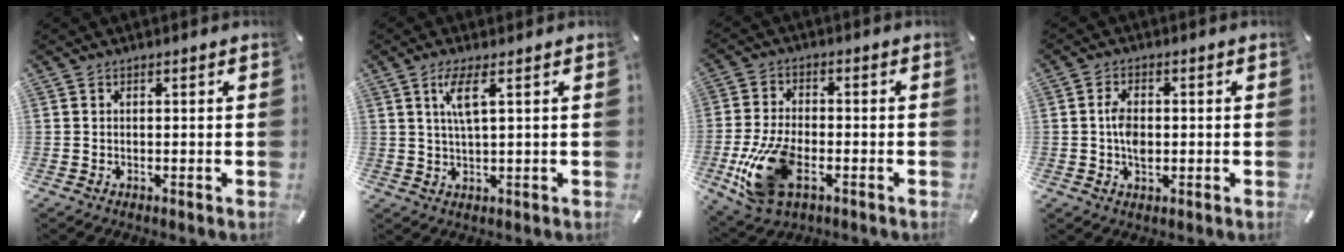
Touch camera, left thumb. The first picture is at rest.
{"total": 5.4, "force": [2.0, 0.9, 4.9], "torque": [-0.103, 0.001, 0.032]}
{"total": 14.7, "force": [-4.6, 8.4, 11.2], "torque": [-0.246, -0.001, -0.080]}
{"total": 4.9, "force": [-0.2, 3.0, 3.9], "torque": [-0.072, 0.002, -0.006]}